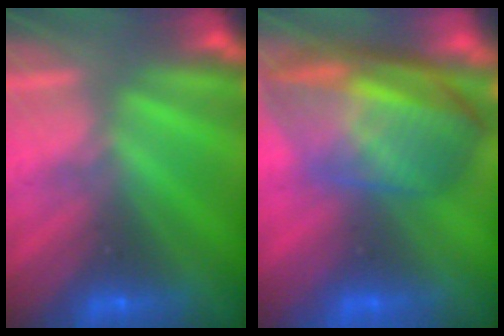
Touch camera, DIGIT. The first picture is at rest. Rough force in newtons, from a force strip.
{"total": 7.0}